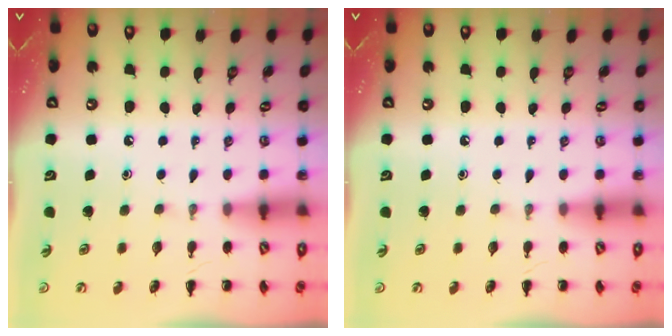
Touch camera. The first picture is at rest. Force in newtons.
{"total": 0.0}